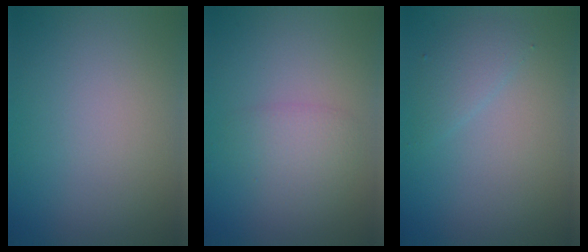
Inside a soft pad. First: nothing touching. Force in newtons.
{"total": 2.1, "press": 2.1, "slide": 0.1}
{"total": 1.6, "press": 1.6, "slide": 0.3}